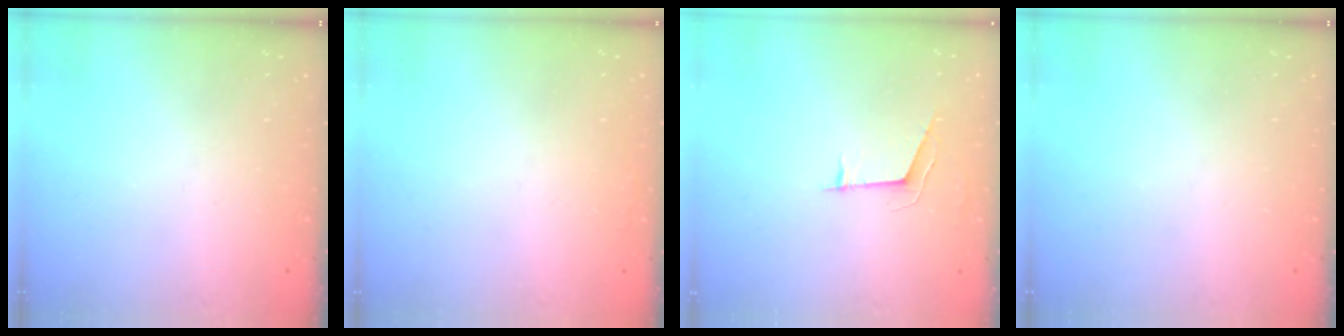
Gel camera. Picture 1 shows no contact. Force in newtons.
{"total": 1.6, "press": 1.5, "slide": 0.1}
{"total": 5.4, "press": 4.9, "slide": 2.4}
{"total": 0.0}